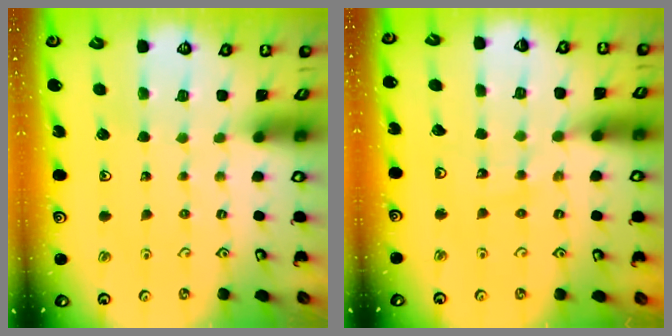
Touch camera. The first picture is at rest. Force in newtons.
{"total": 9.7, "press": 9.7, "slide": 1.2}